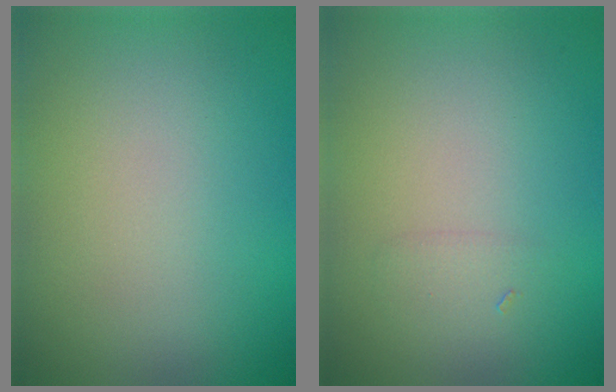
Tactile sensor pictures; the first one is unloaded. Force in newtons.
{"total": 1.0, "press": 1.0, "slide": 0.1}